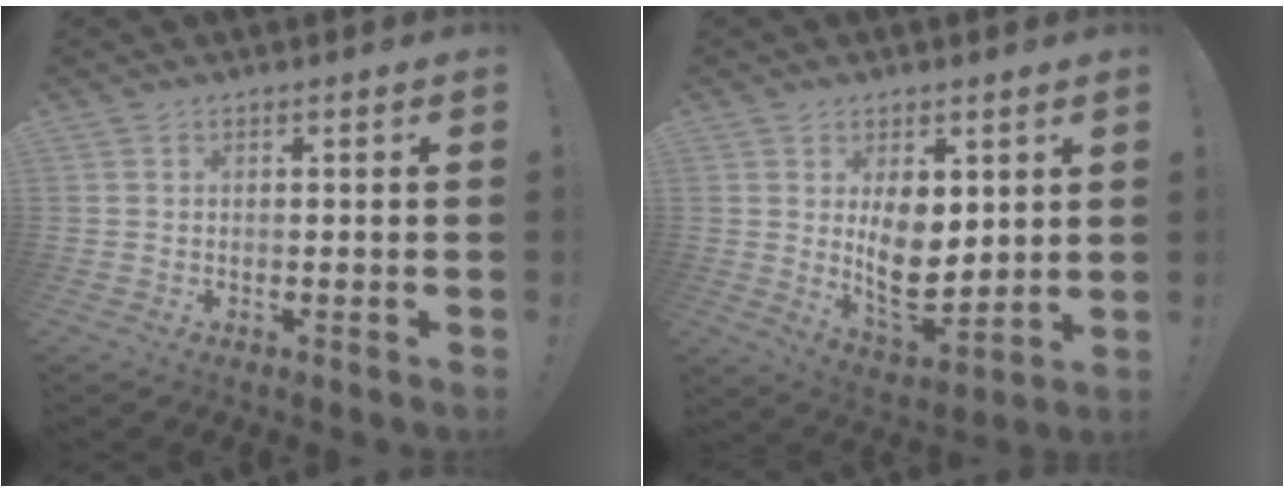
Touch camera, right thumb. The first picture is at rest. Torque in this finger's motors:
{"motor_torque": [-0.27, 1.00, 1.04, 0.13, 0.42]}